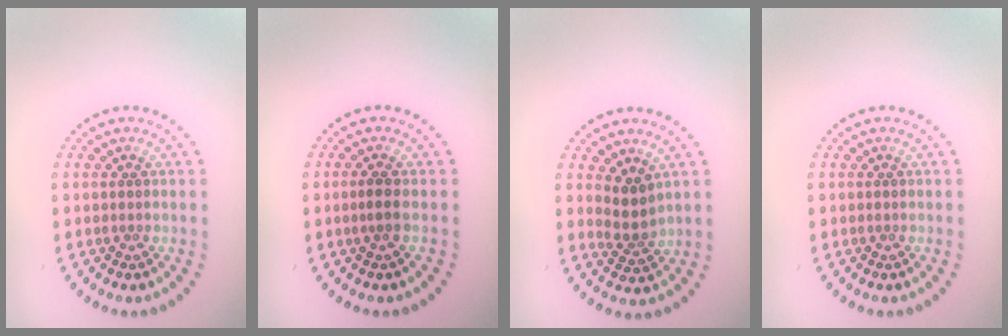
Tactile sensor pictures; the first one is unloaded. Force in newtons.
{"total": 1.2, "press": 1.0, "slide": 0.7}
{"total": 2.4, "press": 1.9, "slide": 1.6}
{"total": 0.0}